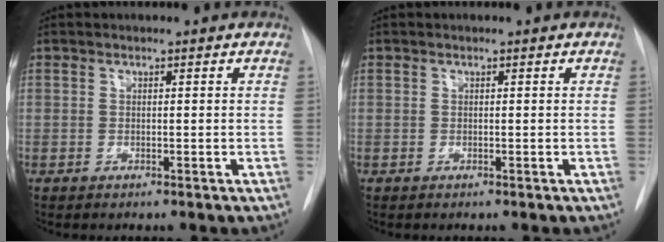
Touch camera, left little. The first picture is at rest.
{"total": 0.0}